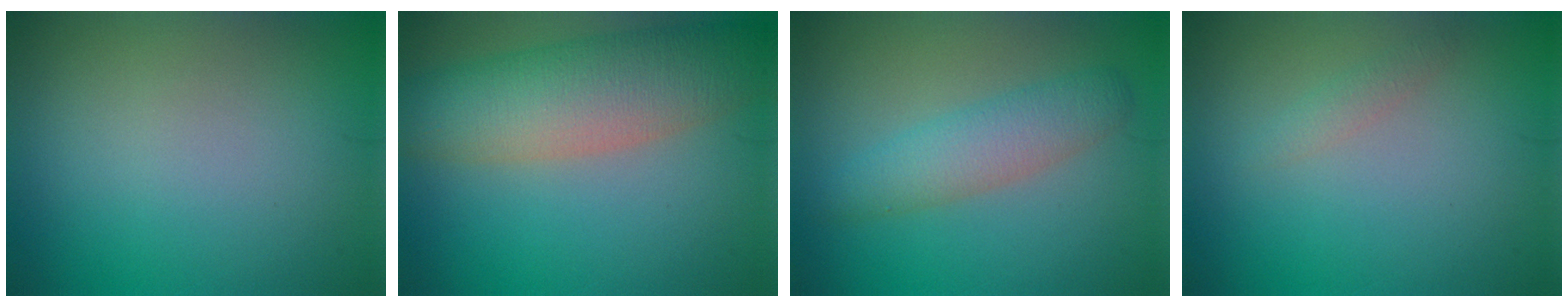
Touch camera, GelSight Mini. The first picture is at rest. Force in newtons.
{"total": 8.2, "press": 8.2, "slide": 0.3}
{"total": 3.5, "press": 3.5, "slide": 0.2}
{"total": 1.0, "press": 0.9, "slide": 0.1}